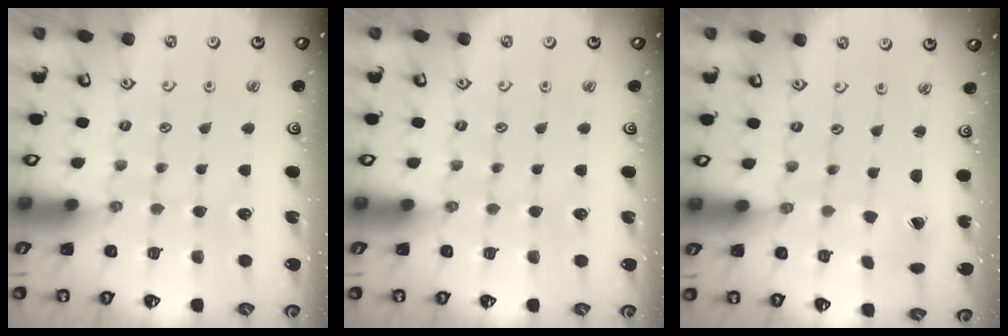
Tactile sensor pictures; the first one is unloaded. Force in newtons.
{"total": 0.0}
{"total": 0.8, "press": 0.8, "slide": 0.0}